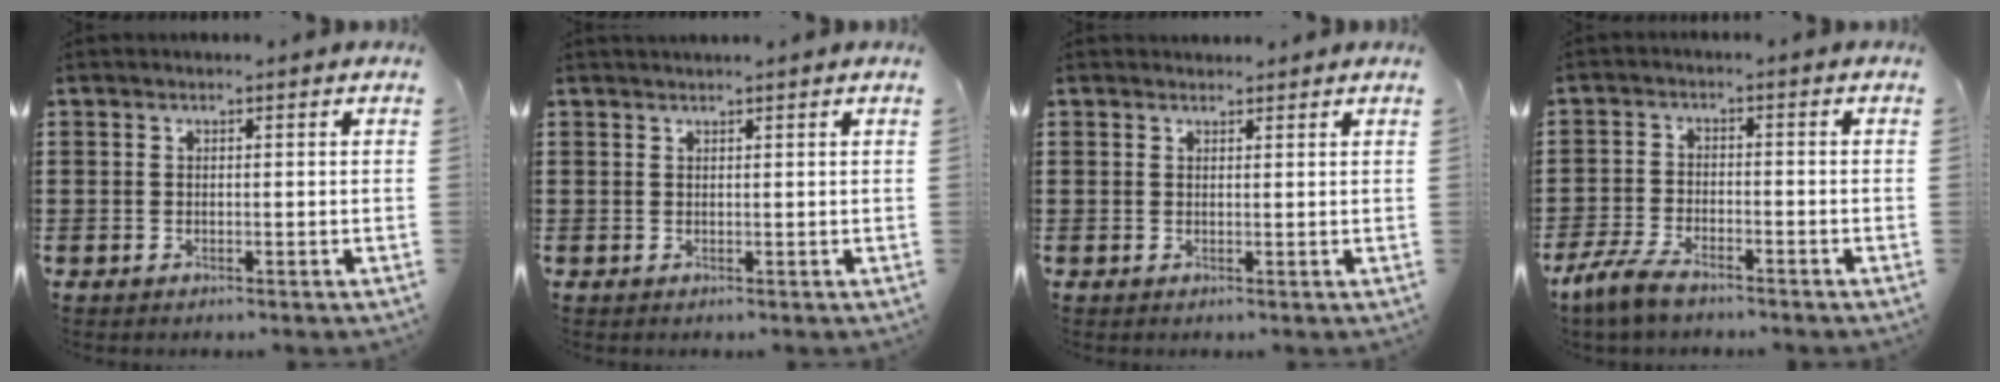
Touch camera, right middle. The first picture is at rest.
{"total": 0.7, "force": [0.7, -0.1, 0.1], "torque": [-0.003, -0.001, 0.013]}
{"total": 1.0, "force": [1.0, 0.2, 0.0], "torque": [-0.002, 0.000, 0.020]}
{"total": 4.1, "force": [-3.3, 0.7, 2.3], "torque": [-0.067, -0.010, -0.070]}